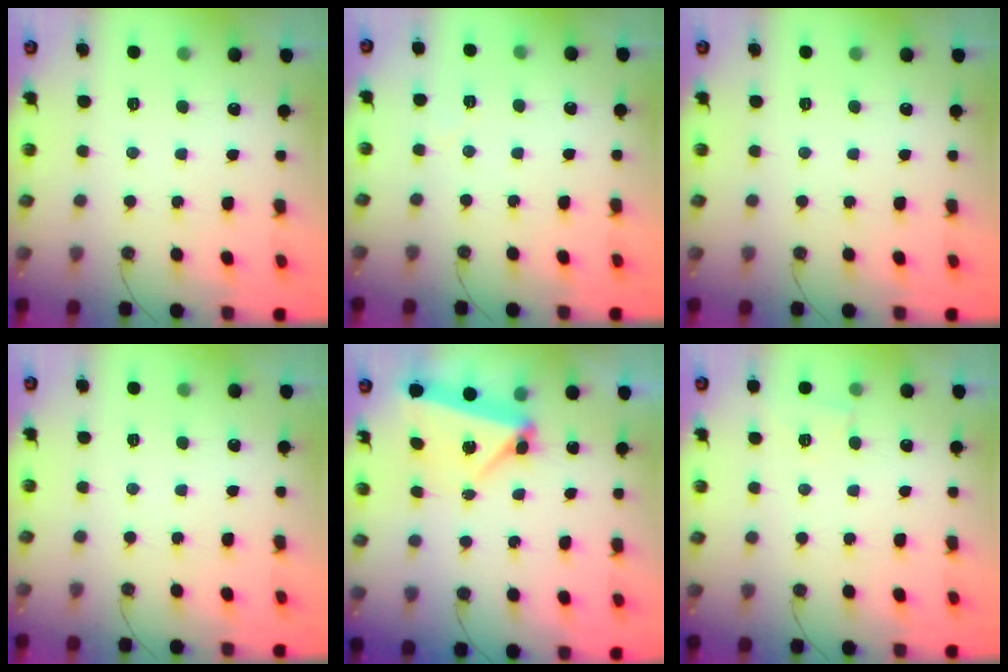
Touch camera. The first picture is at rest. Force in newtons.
{"total": 3.7, "press": 3.1, "slide": 2.1}
{"total": 0.0}
{"total": 0.0}
{"total": 5.5, "press": 5.5, "slide": 0.2}
{"total": 5.3, "press": 1.7, "slide": 5.1}